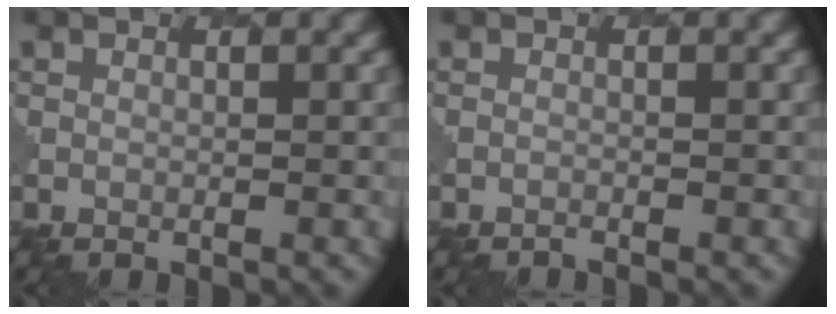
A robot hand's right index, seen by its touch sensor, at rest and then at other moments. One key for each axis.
{"total": 0.5, "fx": -0.5, "fy": 0.0, "fz": 0.0, "tx": 0.003, "ty": -0.002, "tz": -0.014}